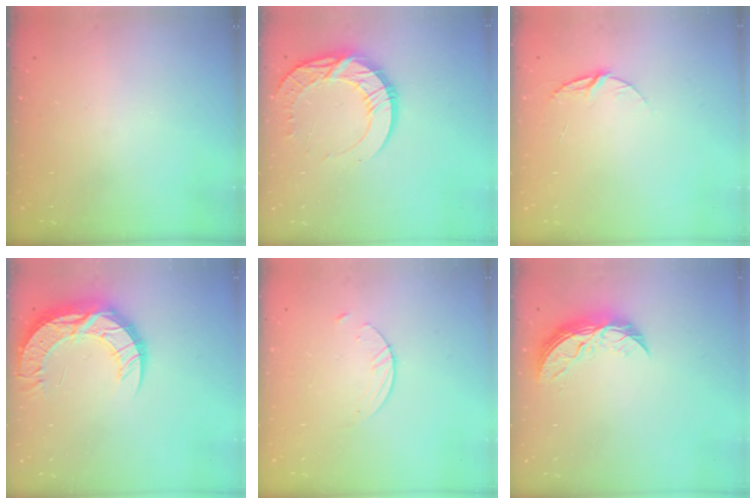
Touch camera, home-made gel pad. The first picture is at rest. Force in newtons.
{"total": 14.4, "press": 14.4, "slide": 1.4}
{"total": 5.7, "press": 5.7, "slide": 0.6}
{"total": 16.1, "press": 16.1, "slide": 1.3}
{"total": 2.7, "press": 2.6, "slide": 0.3}
{"total": 9.3, "press": 9.3, "slide": 0.5}